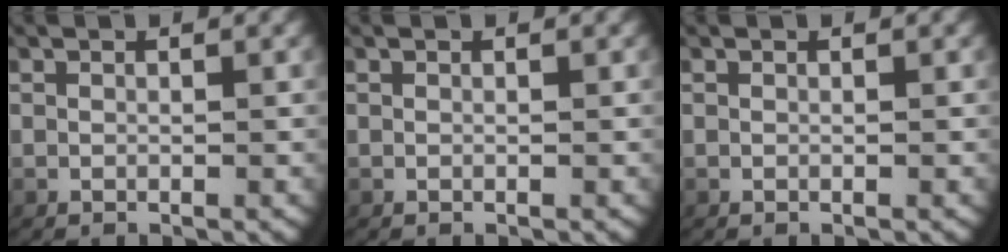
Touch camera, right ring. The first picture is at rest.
{"total": 0.0}
{"total": 0.0}